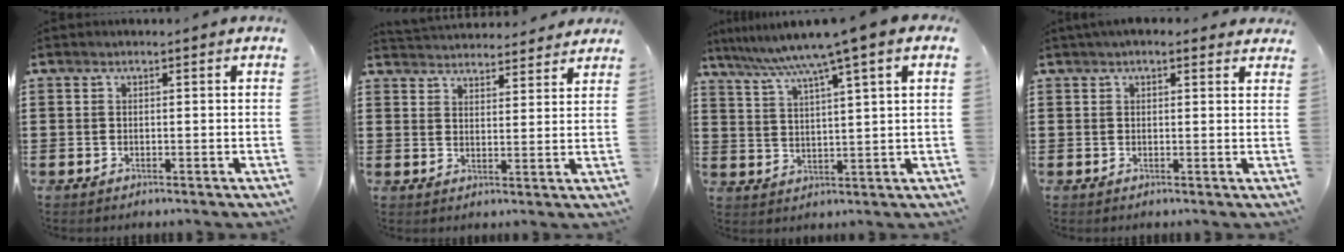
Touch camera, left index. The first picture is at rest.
{"total": 3.9, "force": [3.9, 0.4, 0.1], "torque": [-0.014, -0.015, 0.071]}
{"total": 7.0, "force": [5.1, -0.4, 4.8], "torque": [-0.110, -0.025, 0.081]}
{"total": 2.2, "force": [1.6, 1.1, 1.0], "torque": [-0.024, 0.008, 0.029]}